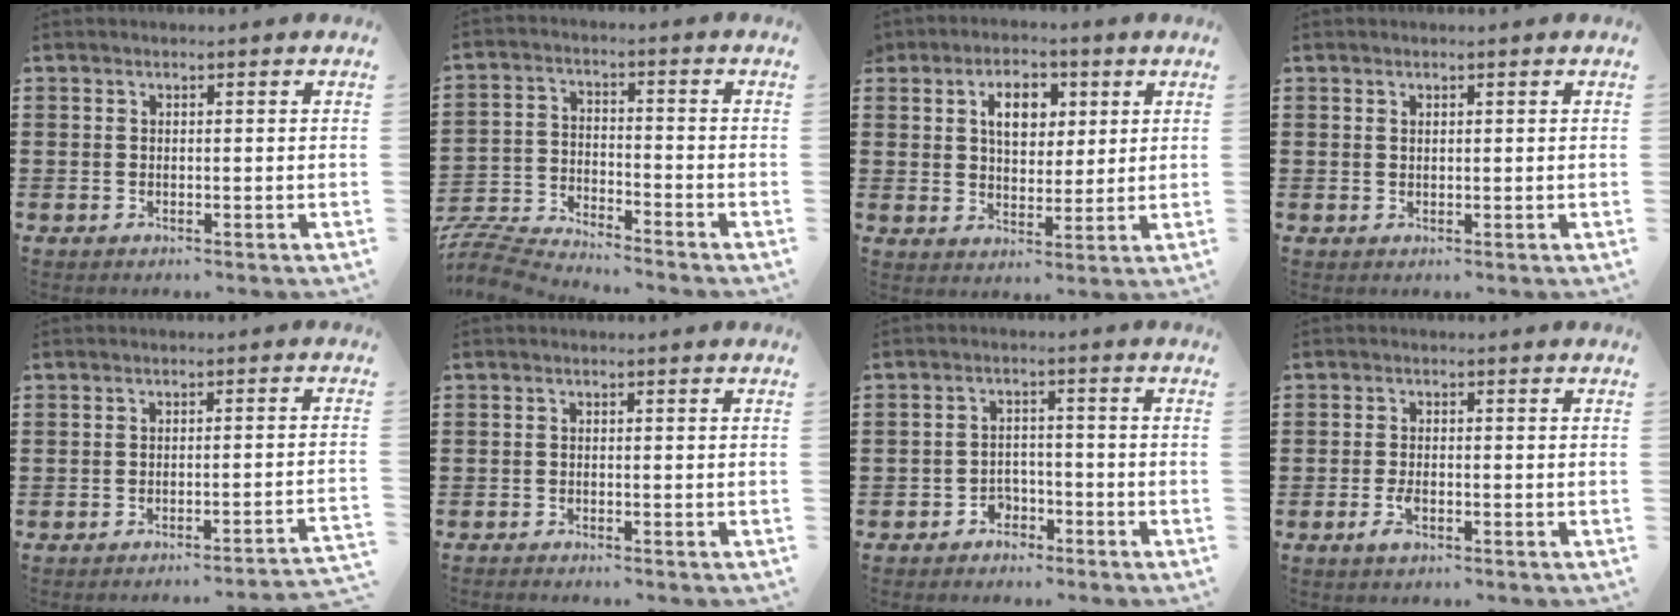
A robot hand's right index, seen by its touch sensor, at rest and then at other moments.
{"total": 6.7, "force": [-6.6, 0.2, 0.6], "torque": [-0.039, -0.003, -0.141]}
{"total": 6.1, "force": [2.6, 4.2, 3.5], "torque": [-0.062, 0.009, 0.041]}
{"total": 0.7, "force": [0.4, 0.4, 0.3], "torque": [-0.006, 0.003, 0.008]}
{"total": 2.5, "force": [-2.2, -0.5, 1.0], "torque": [-0.018, -0.005, -0.047]}
{"total": 0.9, "force": [-0.9, 0.0, 0.0], "torque": [-0.001, 0.000, -0.019]}
{"total": 2.7, "force": [-2.2, 1.6, 0.4], "torque": [-0.017, -0.001, -0.046]}
{"total": 2.7, "force": [-1.1, 1.0, 2.3], "torque": [-0.058, -0.010, -0.023]}